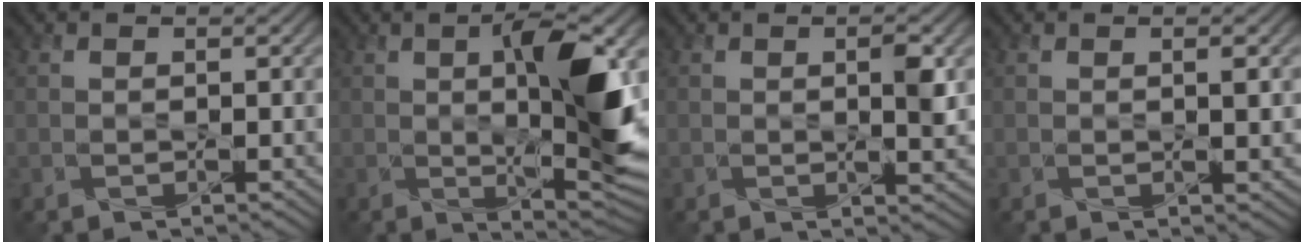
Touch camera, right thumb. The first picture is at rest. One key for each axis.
{"total": 10.3, "fx": 0.9, "fy": 2.7, "fz": 9.9, "tx": -0.162, "ty": -0.006, "tz": 0.020}
{"total": 2.7, "fx": 0.5, "fy": 0.5, "fz": 2.6, "tx": -0.045, "ty": -0.003, "tz": 0.009}
{"total": 1.3, "fx": 0.2, "fy": 0.2, "fz": 1.3, "tx": -0.023, "ty": 0.001, "tz": 0.003}